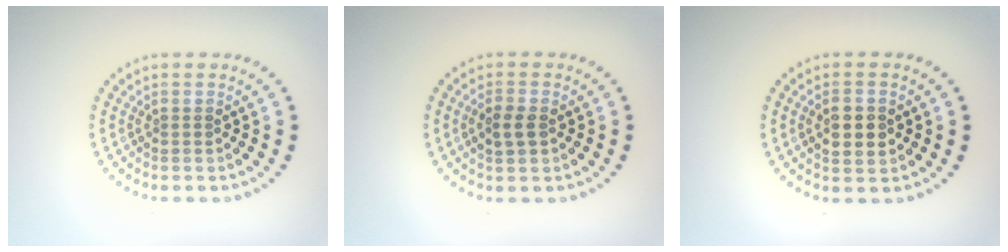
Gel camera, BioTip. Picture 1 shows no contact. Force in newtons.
{"total": 2.1, "press": 2.1, "slide": 0.2}
{"total": 2.9, "press": 2.9, "slide": 0.2}